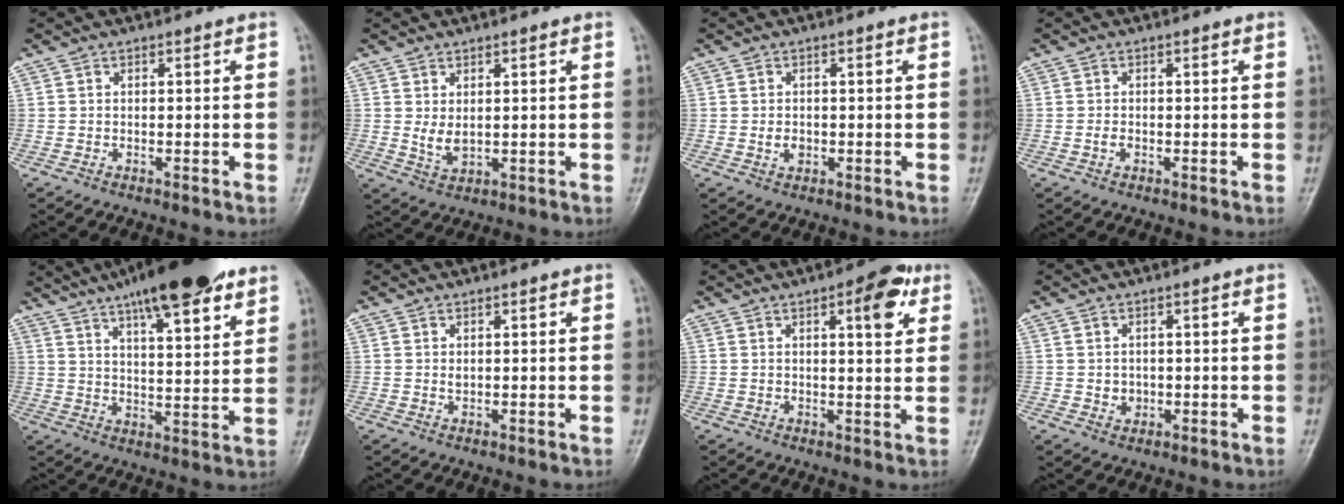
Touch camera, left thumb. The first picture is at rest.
{"total": 3.5, "force": [0.8, 1.9, 2.9], "torque": [-0.045, -0.013, 0.022]}
{"total": 2.0, "force": [-0.3, 1.5, 1.3], "torque": [-0.017, 0.001, -0.004]}
{"total": 1.1, "force": [-0.3, 0.7, 0.8], "torque": [-0.015, 0.000, -0.008]}
{"total": 19.3, "force": [12.8, 5.0, 13.5], "torque": [-0.188, -0.038, 0.199]}
{"total": 1.1, "force": [0.5, 0.6, 0.9], "torque": [-0.013, -0.001, 0.011]}
{"total": 7.4, "force": [3.3, 2.6, 6.0], "torque": [-0.064, -0.009, 0.038]}
{"total": 2.2, "force": [-0.1, 1.9, 1.0], "torque": [-0.007, 0.002, 0.004]}